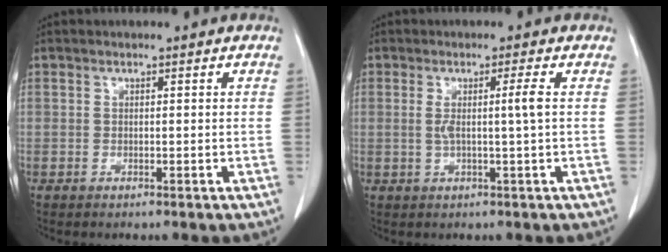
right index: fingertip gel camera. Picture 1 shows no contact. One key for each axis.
{"total": 3.3, "fx": 0.3, "fy": -0.9, "fz": 3.2, "tx": -0.057, "ty": -0.002, "tz": 0.007}